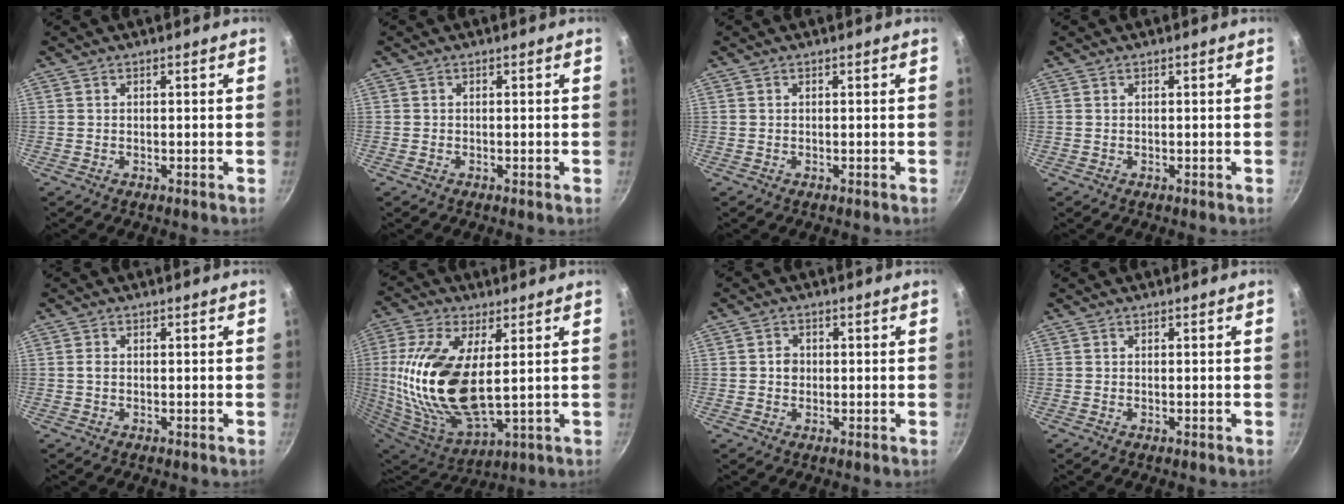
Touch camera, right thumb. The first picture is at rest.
{"total": 0.0}
{"total": 0.0}
{"total": 0.0}
{"total": 0.9, "force": [-0.1, 0.6, 0.6], "torque": [-0.013, 0.003, -0.002]}
{"total": 21.1, "force": [2.7, 9.9, 18.5], "torque": [-0.388, -0.019, 0.058]}
{"total": 2.4, "force": [0.0, 2.1, 1.1], "torque": [-0.007, 0.007, -0.003]}
{"total": 0.0}